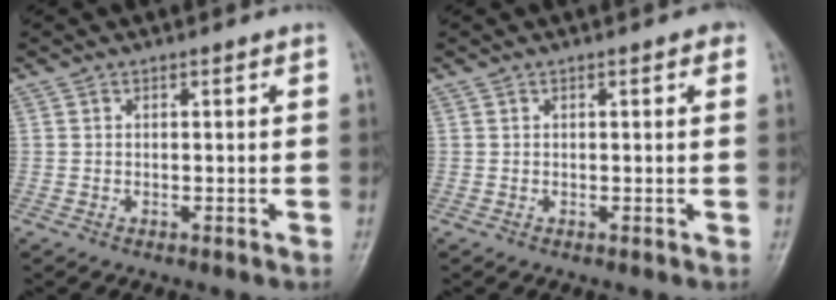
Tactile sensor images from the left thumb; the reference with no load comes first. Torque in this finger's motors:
{"motor_torque": [0.28, -0.08, 0.05, -0.15, 0.00]}